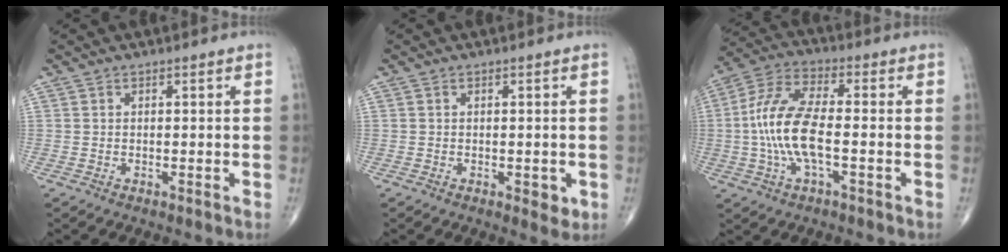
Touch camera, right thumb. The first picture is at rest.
{"total": 2.5, "force": [-0.6, 1.3, 2.0], "torque": [-0.015, -0.004, -0.005]}
{"total": 12.9, "force": [-1.6, 4.8, 11.9], "torque": [-0.259, 0.028, -0.035]}